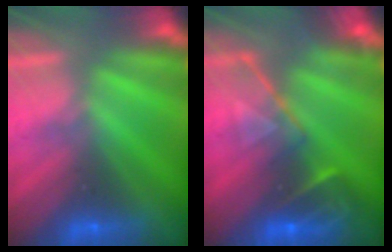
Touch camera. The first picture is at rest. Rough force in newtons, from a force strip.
{"total": 9.0}